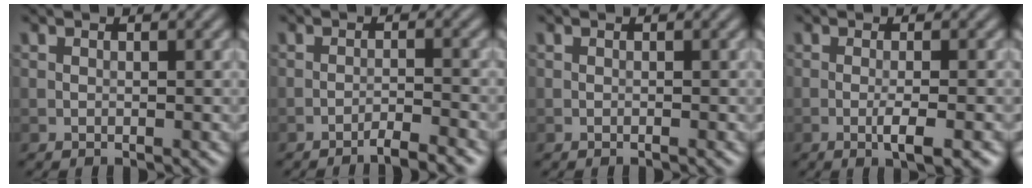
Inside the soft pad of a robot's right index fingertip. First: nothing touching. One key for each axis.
{"total": 2.6, "fx": -2.1, "fy": 0.2, "fz": 1.5, "tx": -0.015, "ty": 0.008, "tz": -0.043}
{"total": 0.0}
{"total": 2.9, "fx": -1.0, "fy": 0.4, "fz": 2.7, "tx": -0.040, "ty": 0.003, "tz": -0.021}